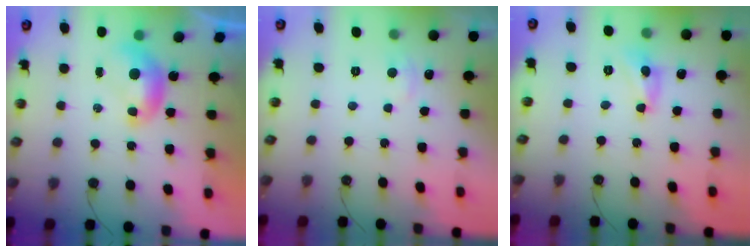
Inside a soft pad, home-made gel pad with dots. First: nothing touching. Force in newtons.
{"total": 3.4, "press": 3.3, "slide": 0.4}
{"total": 3.1, "press": 3.1, "slide": 0.3}